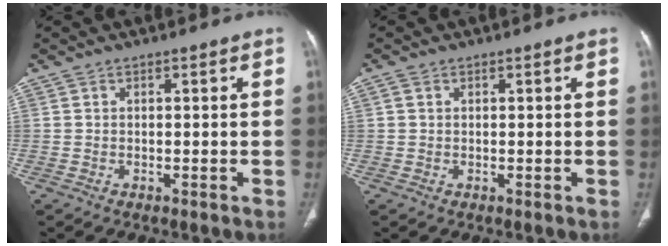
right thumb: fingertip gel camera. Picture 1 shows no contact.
{"total": 0.9, "force": [0.3, 0.7, 0.5], "torque": [-0.006, 0.002, 0.005]}